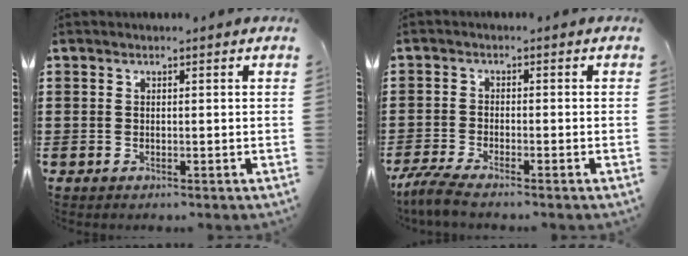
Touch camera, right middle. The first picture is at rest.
{"total": 2.8, "force": [-2.5, -0.2, 1.3], "torque": [-0.039, -0.012, -0.052]}